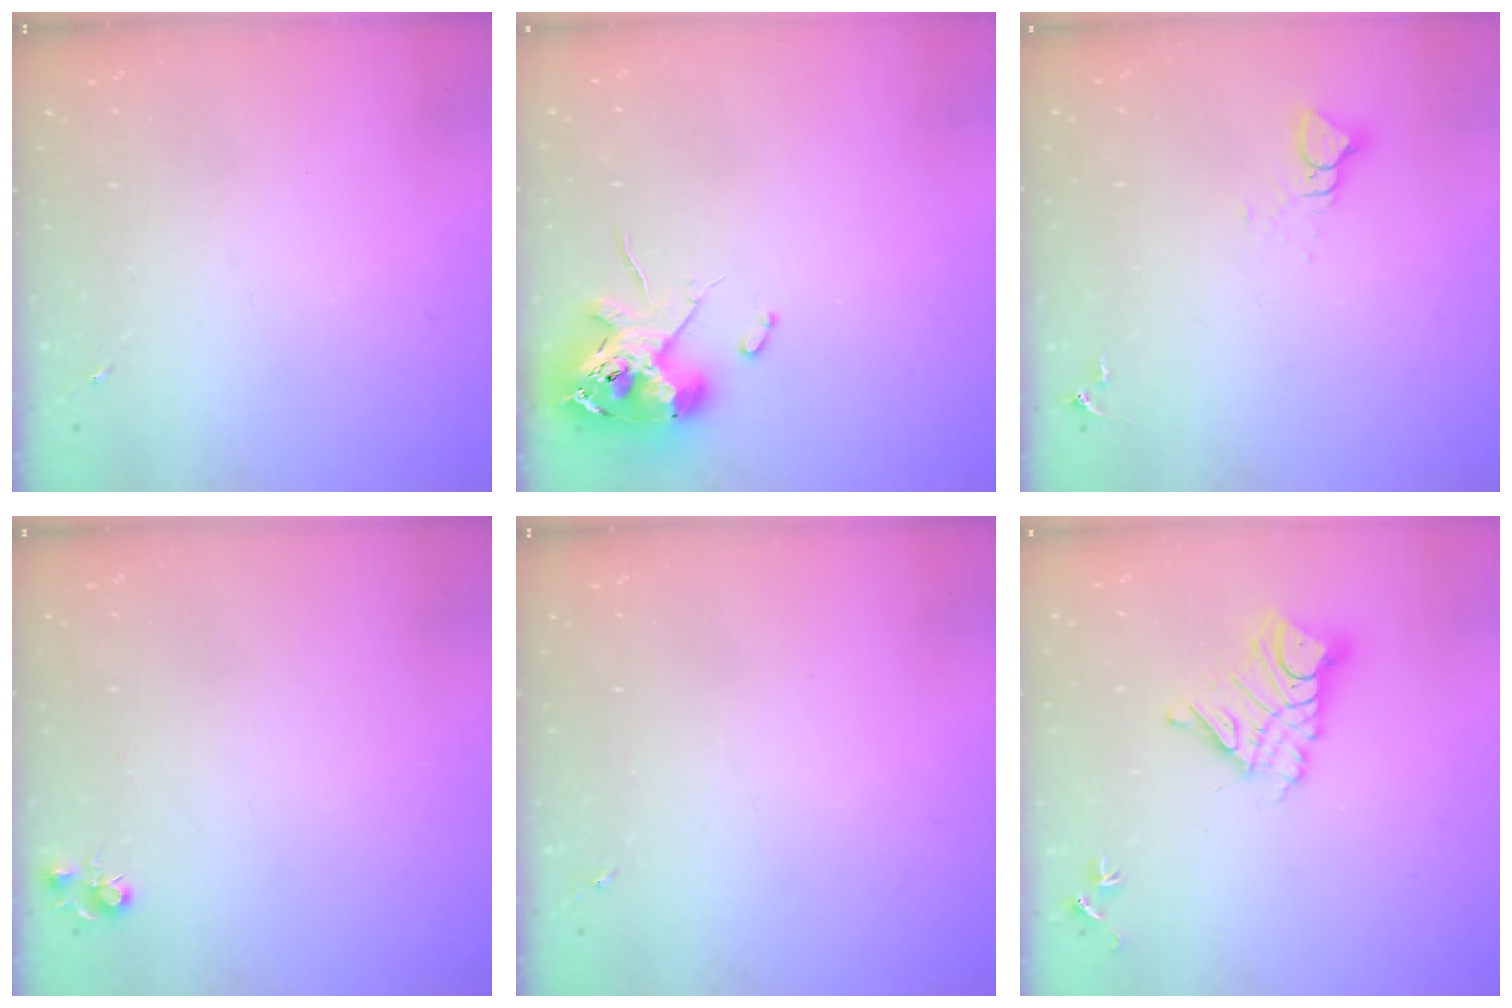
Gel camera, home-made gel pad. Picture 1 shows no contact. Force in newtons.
{"total": 12.0, "press": 11.9, "slide": 1.9}
{"total": 3.9, "press": 3.9, "slide": 0.4}
{"total": 5.1, "press": 5.0, "slide": 0.5}
{"total": 0.0}
{"total": 11.9, "press": 11.9, "slide": 1.1}